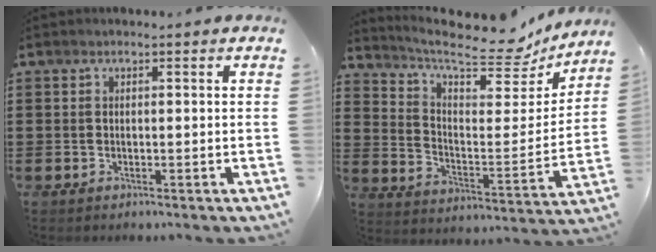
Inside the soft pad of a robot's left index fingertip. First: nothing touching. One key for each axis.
{"total": 10.0, "fx": 8.7, "fy": 1.8, "fz": 4.6, "tx": -0.103, "ty": -0.065, "tz": 0.142}